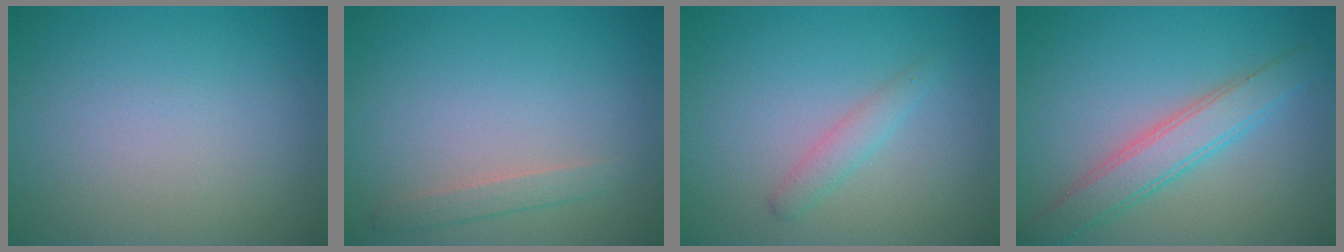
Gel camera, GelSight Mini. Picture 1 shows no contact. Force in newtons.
{"total": 1.4, "press": 1.4, "slide": 0.0}
{"total": 1.6, "press": 1.6, "slide": 0.1}
{"total": 3.8, "press": 3.8, "slide": 0.1}